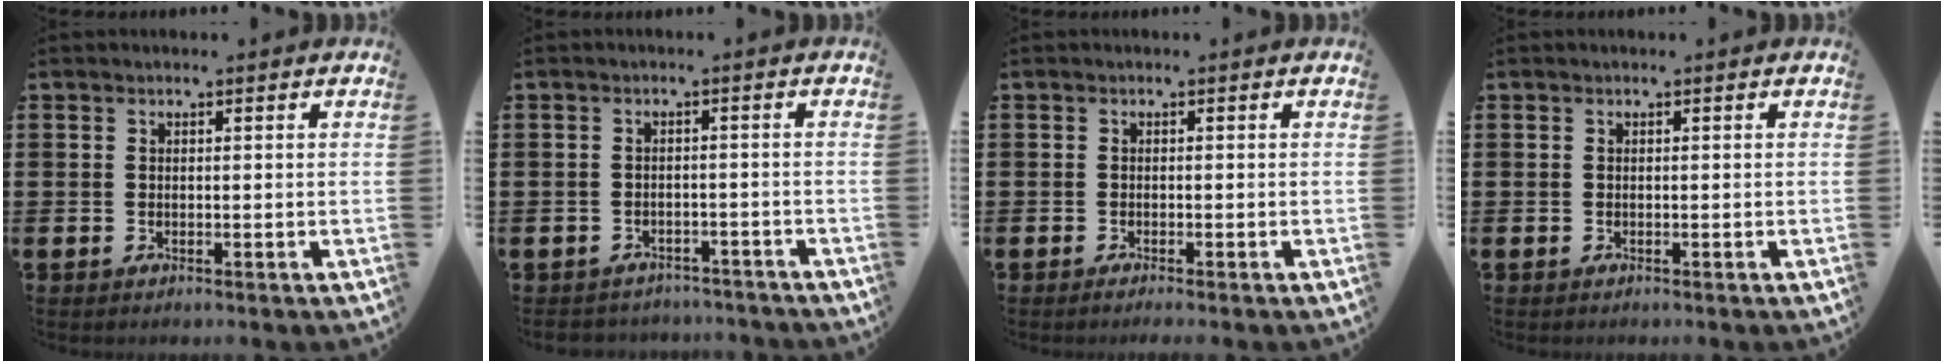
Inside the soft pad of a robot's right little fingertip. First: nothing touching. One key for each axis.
{"total": 1.7, "fx": -1.7, "fy": 0.3, "fz": -0.2, "tx": -0.004, "ty": 0.001, "tz": -0.039}
{"total": 0.6, "fx": -0.4, "fy": 0.0, "fz": 0.4, "tx": -0.006, "ty": -0.003, "tz": -0.007}
{"total": 0.0}